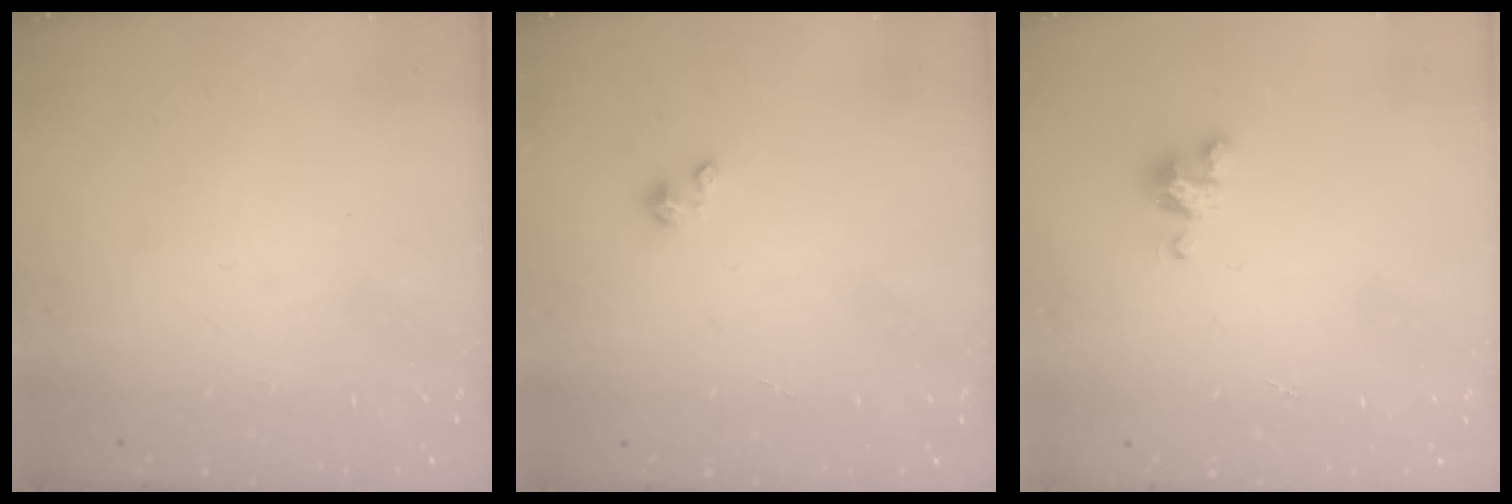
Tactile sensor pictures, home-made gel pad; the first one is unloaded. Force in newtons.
{"total": 1.4, "press": 1.3, "slide": 0.3}
{"total": 3.0, "press": 3.0, "slide": 0.3}